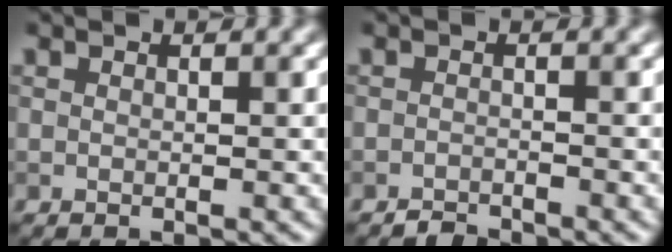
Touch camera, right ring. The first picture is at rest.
{"total": 1.1, "force": [-1.1, 0.1, 0.0], "torque": [0.002, 0.003, -0.023]}